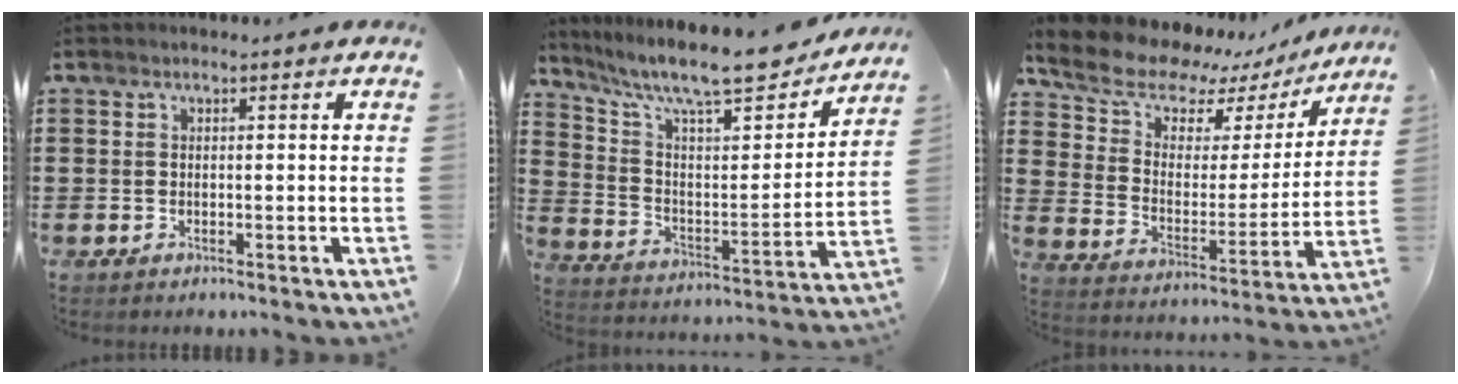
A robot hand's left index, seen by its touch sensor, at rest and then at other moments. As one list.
[{"total": 11.5, "force": [9.9, 1.7, 5.7], "torque": [-0.126, -0.072, 0.164]}, {"total": 9.0, "force": [7.6, 4.2, 2.2], "torque": [-0.083, -0.051, 0.131]}]